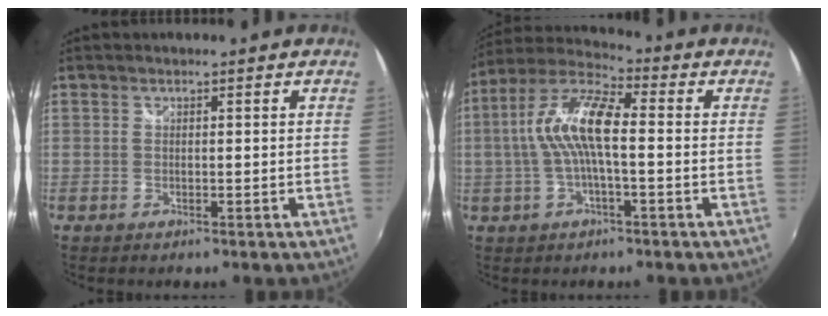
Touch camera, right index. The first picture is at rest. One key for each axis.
{"total": 11.9, "fx": 0.0, "fy": 3.6, "fz": 11.4, "tx": -0.226, "ty": 0.017, "tz": -0.004}